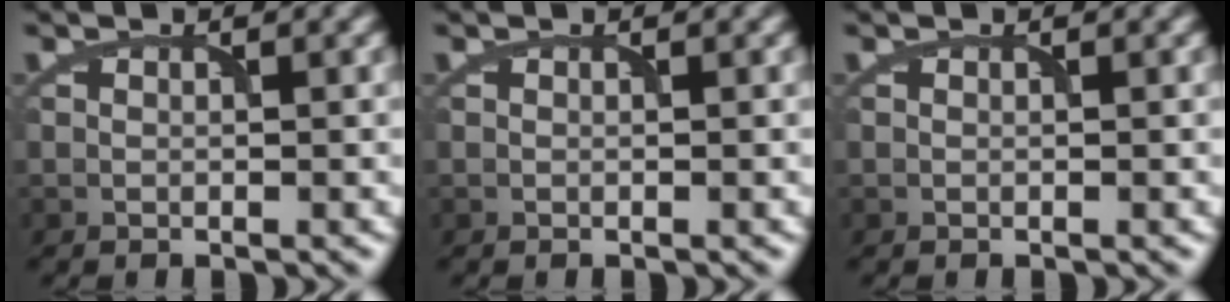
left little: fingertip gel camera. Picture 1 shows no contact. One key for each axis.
{"total": 0.0}
{"total": 0.0}